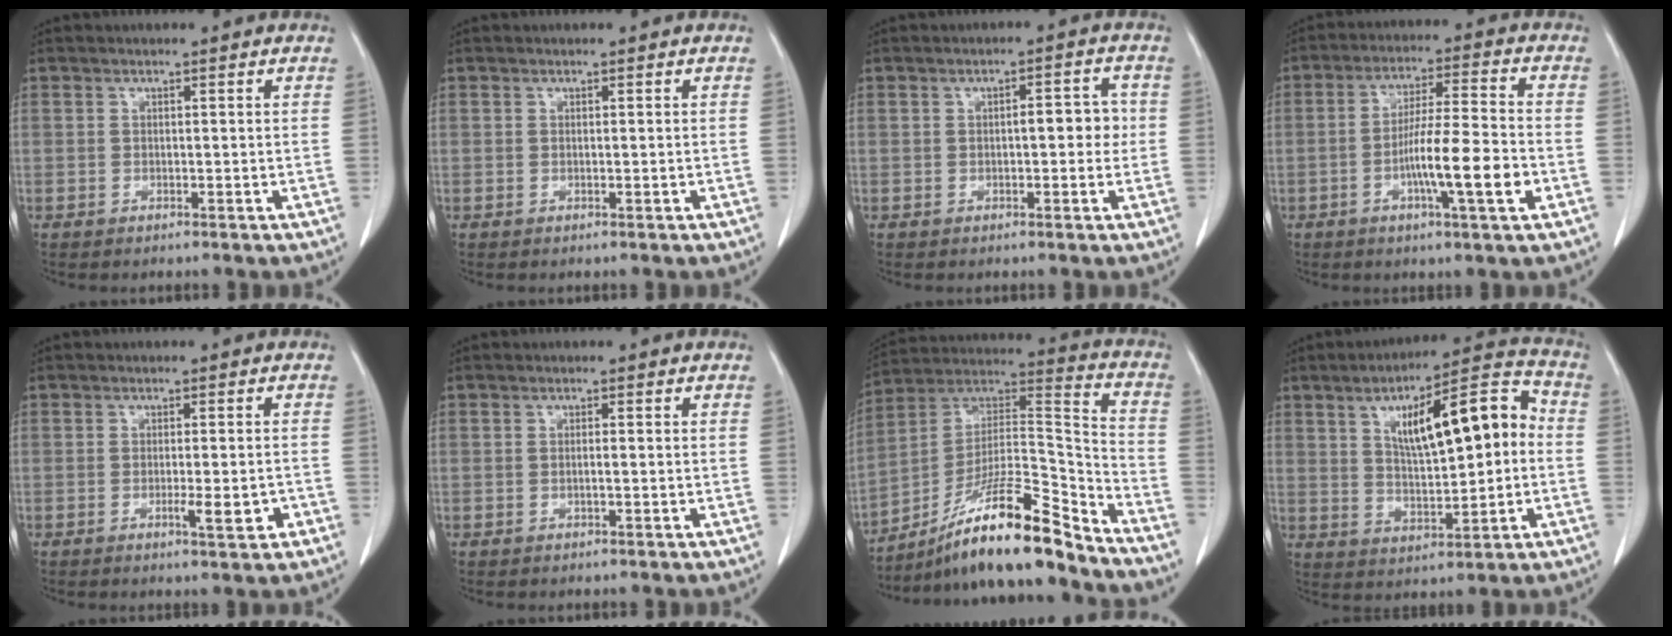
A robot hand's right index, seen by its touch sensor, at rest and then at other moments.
{"total": 0.0}
{"total": 4.0, "force": [0.0, 1.7, 3.6], "torque": [-0.047, 0.015, -0.001]}
{"total": 10.6, "force": [-3.2, 0.2, 10.1], "torque": [-0.173, -0.004, -0.056]}
{"total": 3.6, "force": [-1.3, 0.6, 3.3], "torque": [-0.048, -0.001, -0.014]}
{"total": 0.6, "force": [-0.1, 0.0, 0.6], "torque": [-0.010, 0.003, 0.000]}
{"total": 18.8, "force": [-14.6, 0.9, 11.7], "torque": [-0.210, 0.020, -0.259]}
{"total": 14.9, "force": [2.5, 4.3, 14.0], "torque": [-0.212, 0.036, 0.040]}